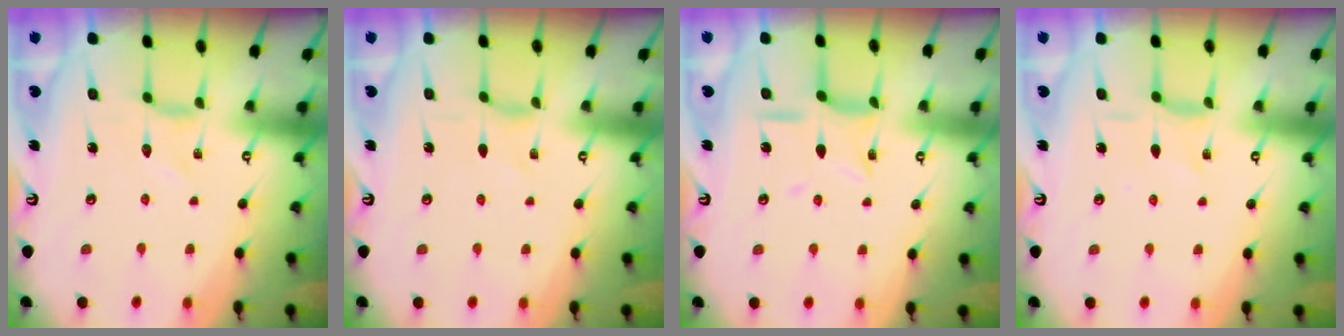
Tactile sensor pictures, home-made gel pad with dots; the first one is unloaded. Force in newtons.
{"total": 0.0}
{"total": 8.4, "press": 8.3, "slide": 0.5}
{"total": 2.1, "press": 2.1, "slide": 0.6}